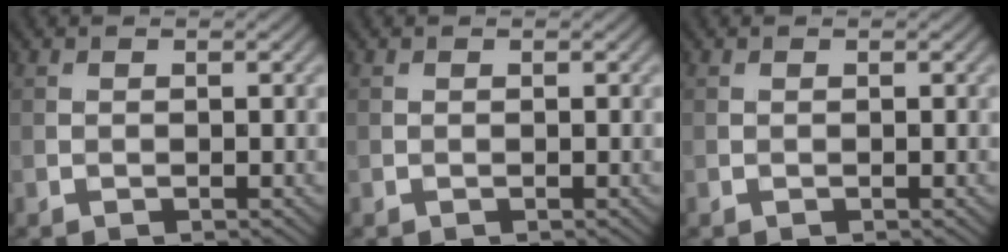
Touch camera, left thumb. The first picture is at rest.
{"total": 0.0}
{"total": 0.0}